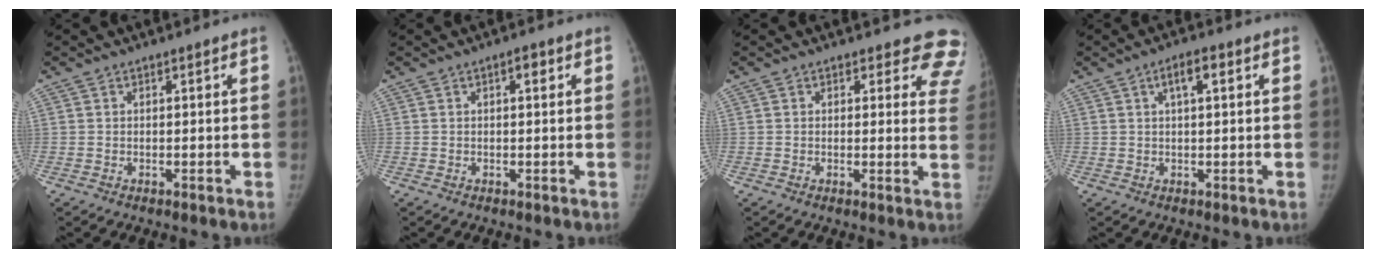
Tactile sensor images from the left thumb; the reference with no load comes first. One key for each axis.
{"total": 1.6, "fx": 0.6, "fy": 0.8, "fz": 1.2, "tx": -0.010, "ty": 0.003, "tz": 0.004}
{"total": 9.4, "fx": 8.3, "fy": 4.2, "fz": 1.8, "tx": 0.044, "ty": -0.040, "tz": 0.052}
{"total": 3.8, "fx": 1.4, "fy": 1.4, "fz": 3.2, "tx": -0.048, "ty": 0.009, "tz": 0.021}